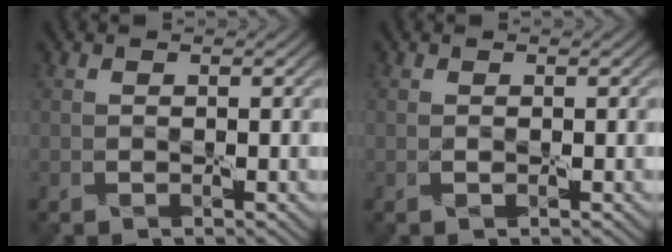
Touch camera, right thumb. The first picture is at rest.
{"total": 0.0}